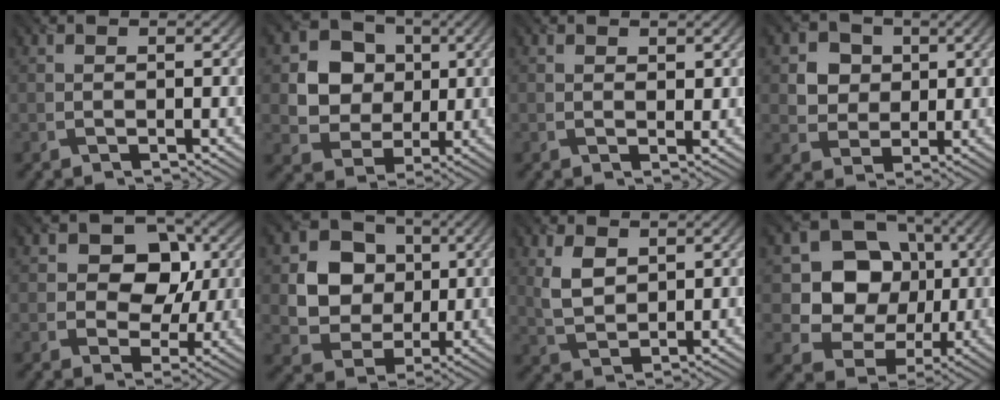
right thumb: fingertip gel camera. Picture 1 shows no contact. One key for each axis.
{"total": 8.5, "fx": 1.5, "fy": 7.4, "fz": 3.9, "tx": -0.095, "ty": -0.001, "tz": 0.022}
{"total": 1.2, "fx": 0.7, "fy": 0.7, "fz": 0.7, "tx": -0.010, "ty": -0.006, "tz": 0.016}
{"total": 5.6, "fx": 1.6, "fy": 4.9, "fz": 2.2, "tx": -0.073, "ty": -0.005, "tz": 0.022}
{"total": 11.3, "fx": 2.6, "fy": 8.3, "fz": 7.2, "tx": -0.110, "ty": 0.002, "tz": 0.026}
{"total": 9.4, "fx": 1.6, "fy": 8.1, "fz": 4.5, "tx": -0.103, "ty": -0.003, "tz": 0.026}
{"total": 4.8, "fx": 2.1, "fy": 2.9, "fz": 3.2, "tx": -0.081, "ty": -0.004, "tz": 0.045}
{"total": 12.3, "fx": 1.3, "fy": 10.6, "fz": 6.1, "tx": -0.122, "ty": 0.001, "tz": 0.008}